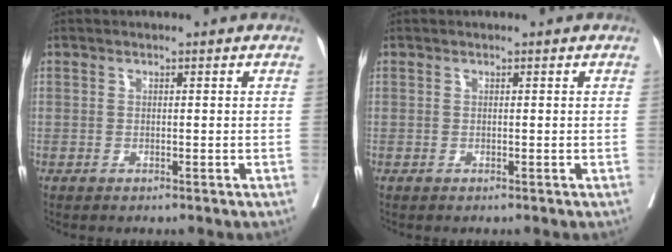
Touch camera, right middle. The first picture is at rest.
{"total": 0.0}